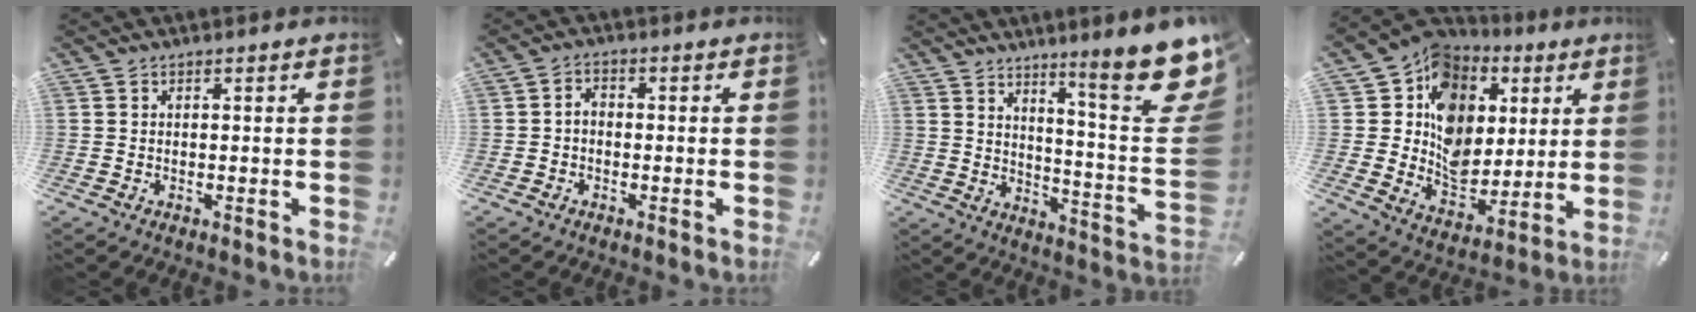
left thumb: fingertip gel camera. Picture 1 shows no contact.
{"total": 2.2, "force": [-1.0, 1.5, 1.3], "torque": [-0.024, 0.009, -0.021]}
{"total": 17.8, "force": [11.3, 3.2, 13.4], "torque": [-0.197, -0.086, 0.177]}
{"total": 14.3, "force": [2.9, 12.7, 5.9], "torque": [-0.087, -0.027, 0.061]}